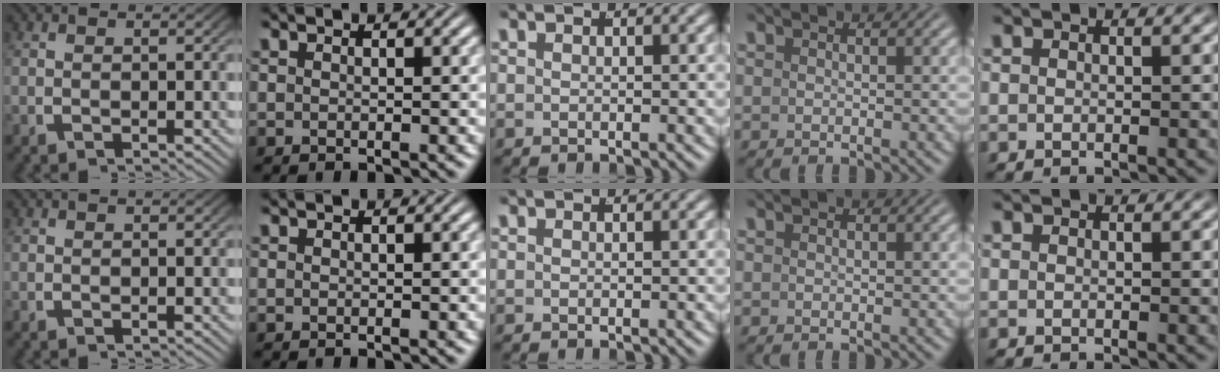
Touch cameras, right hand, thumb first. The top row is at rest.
{}